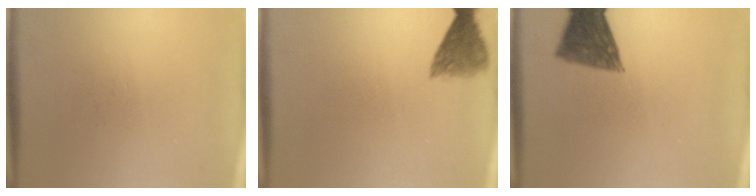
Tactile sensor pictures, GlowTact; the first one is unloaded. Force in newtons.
{"total": 4.6}
{"total": 9.0}